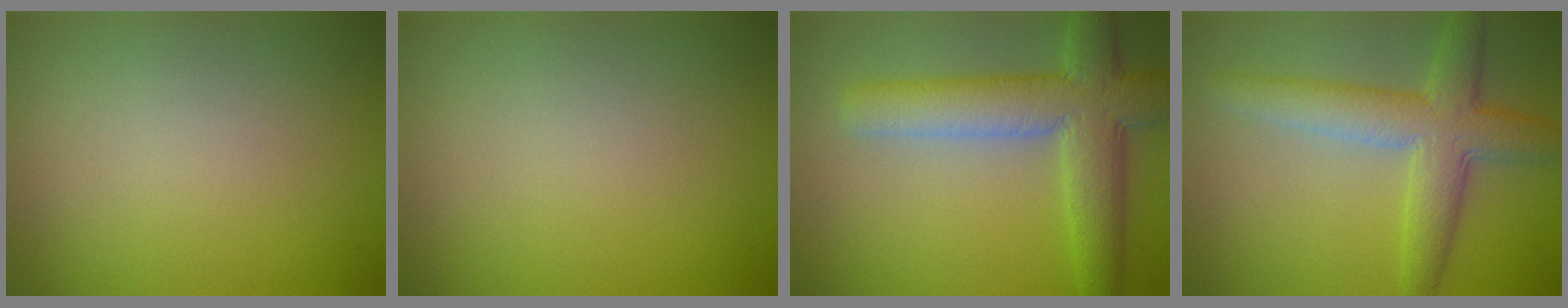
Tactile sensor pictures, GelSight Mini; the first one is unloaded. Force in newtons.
{"total": 0.0}
{"total": 7.5, "press": 7.5, "slide": 0.5}
{"total": 6.0, "press": 6.0, "slide": 0.5}